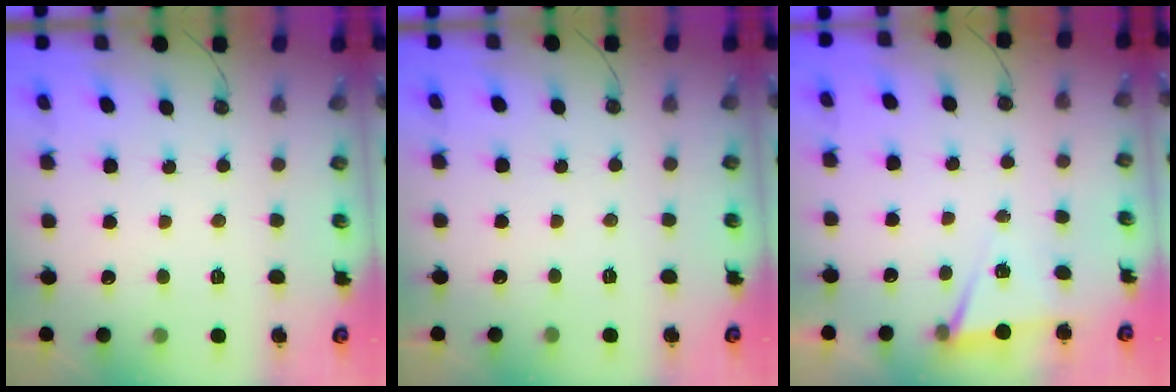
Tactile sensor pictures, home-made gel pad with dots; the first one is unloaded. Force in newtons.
{"total": 4.1, "press": 0.3, "slide": 4.1}
{"total": 5.6, "press": 3.4, "slide": 4.5}